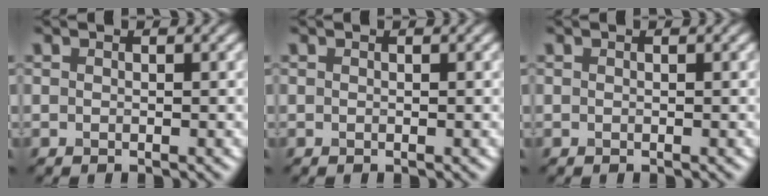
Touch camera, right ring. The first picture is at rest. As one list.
[{"total": 0.0}, {"total": 0.0}]